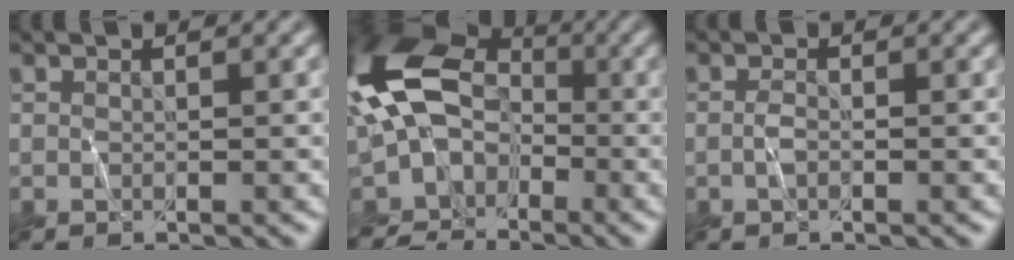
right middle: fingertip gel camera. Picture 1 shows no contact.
{"total": 10.6, "force": [-3.1, 7.5, 6.8], "torque": [-0.144, 0.004, -0.074]}
{"total": 0.7, "force": [-0.4, 0.2, 0.5], "torque": [-0.012, 0.007, -0.008]}